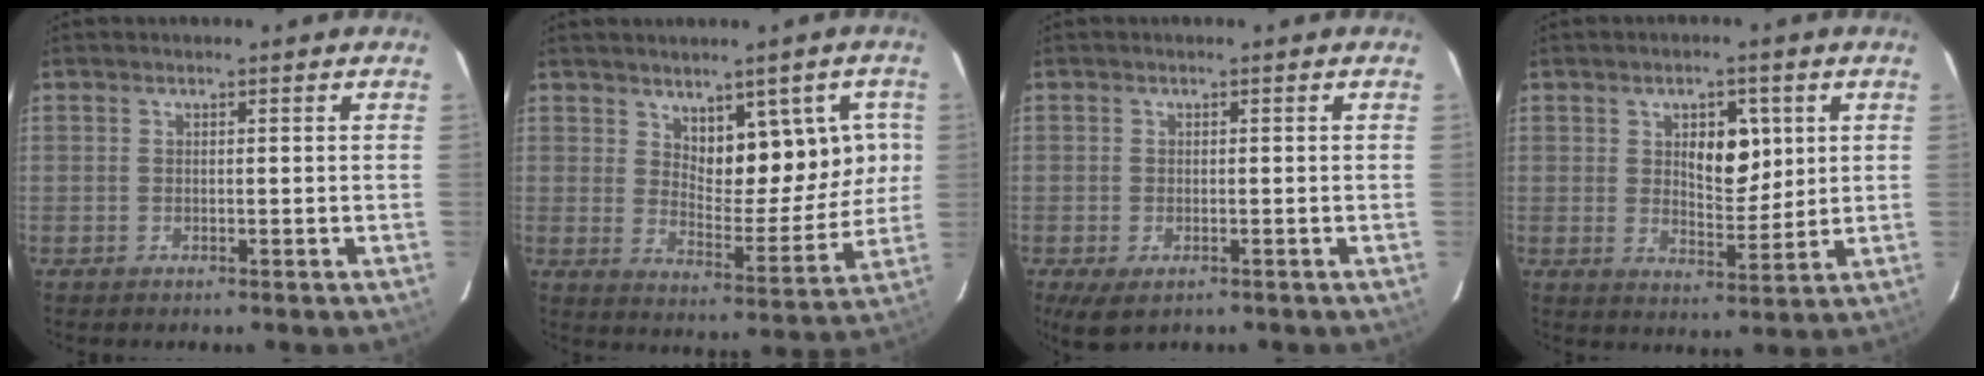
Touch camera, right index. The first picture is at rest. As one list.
[{"total": 10.6, "force": [3.6, 4.9, 8.7], "torque": [-0.105, 0.010, 0.063]}, {"total": 4.7, "force": [-2.8, 2.3, 3.0], "torque": [-0.057, -0.012, -0.040]}, {"total": 6.9, "force": [2.2, 3.4, 5.6], "torque": [-0.084, 0.003, 0.042]}]